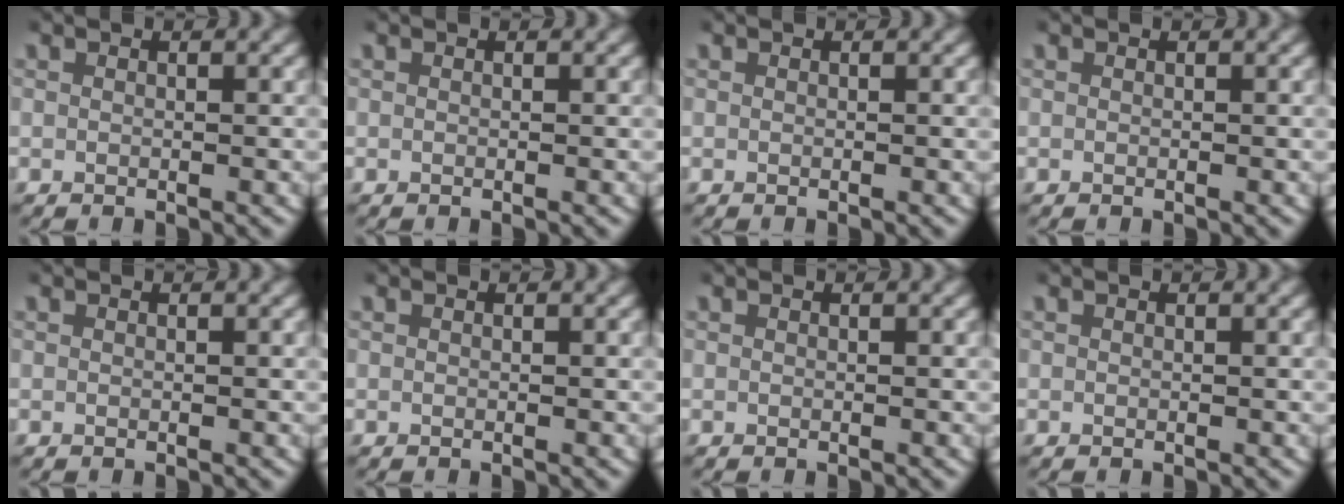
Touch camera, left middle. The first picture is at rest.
{"total": 0.0}
{"total": 0.0}
{"total": 0.0}
{"total": 0.0}
{"total": 0.0}
{"total": 0.0}
{"total": 0.0}